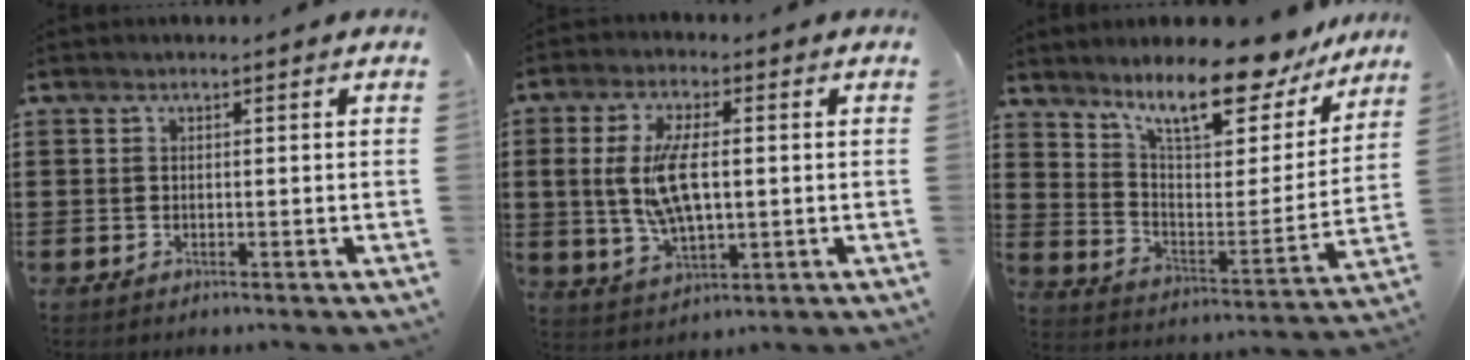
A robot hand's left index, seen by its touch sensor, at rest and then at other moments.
{"total": 9.7, "force": [0.7, 4.5, 8.6], "torque": [-0.188, 0.005, 0.008]}
{"total": 11.7, "force": [9.7, 2.1, 6.1], "torque": [-0.124, -0.067, 0.164]}